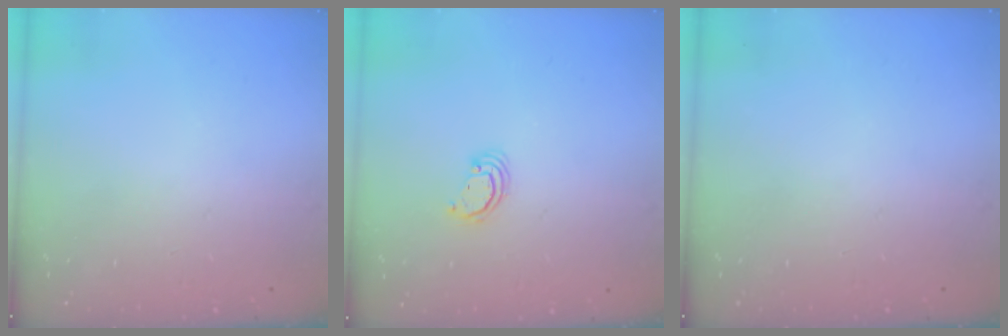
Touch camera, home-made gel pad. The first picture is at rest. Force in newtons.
{"total": 2.6, "press": 2.6, "slide": 0.2}
{"total": 0.0}